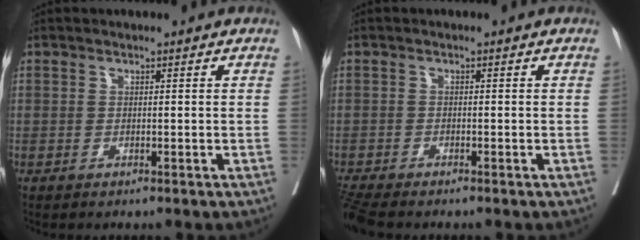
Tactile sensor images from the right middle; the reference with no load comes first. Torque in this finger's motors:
{"motor_torque": [0.02, -0.18, 0.01, 0.01]}